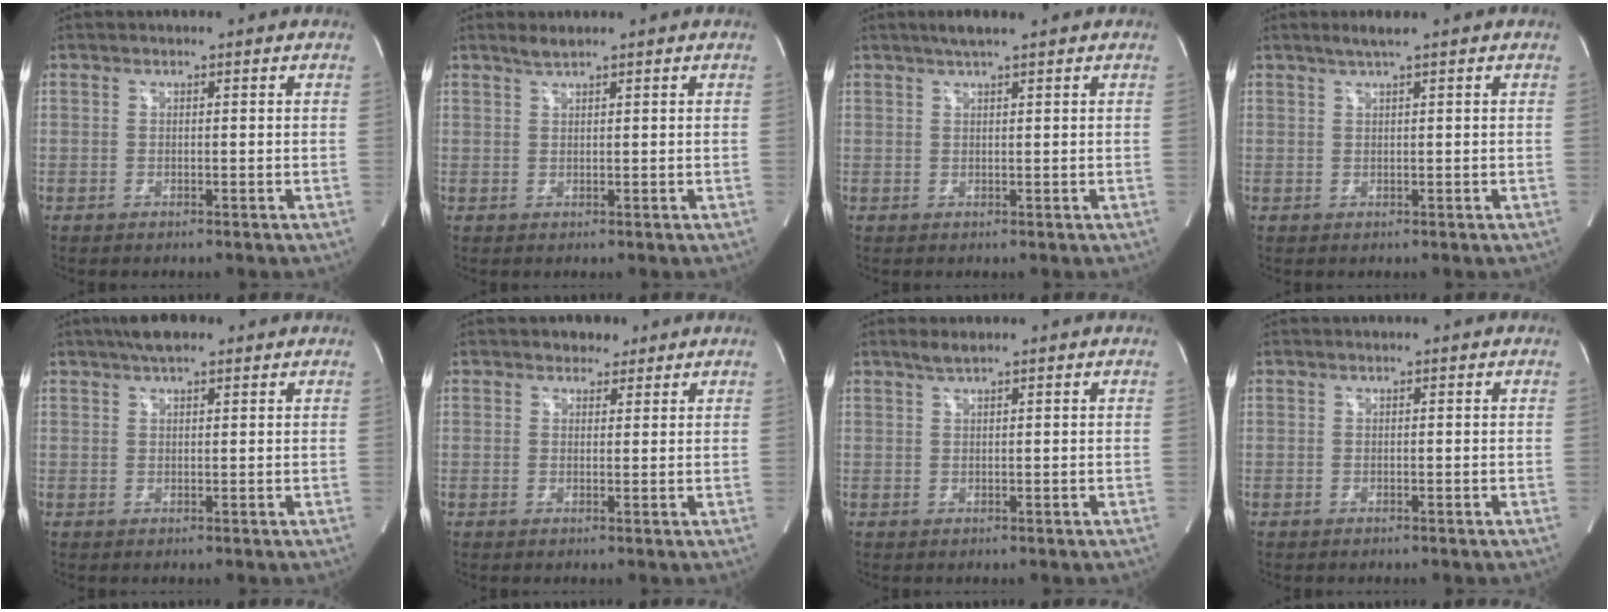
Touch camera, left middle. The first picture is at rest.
{"total": 1.4, "force": [1.3, -0.1, 0.6], "torque": [-0.015, 0.003, 0.028]}
{"total": 3.2, "force": [2.4, -0.1, 2.1], "torque": [-0.041, 0.012, 0.043]}
{"total": 2.0, "force": [1.4, -0.4, 1.4], "torque": [-0.032, 0.004, 0.029]}
{"total": 4.8, "force": [3.5, 1.3, 3.0], "torque": [-0.056, 0.020, 0.057]}
{"total": 2.6, "force": [2.0, 1.7, 0.6], "torque": [-0.008, 0.005, 0.027]}
{"total": 1.6, "force": [1.3, 0.0, 0.9], "torque": [-0.023, 0.003, 0.028]}
{"total": 0.0}